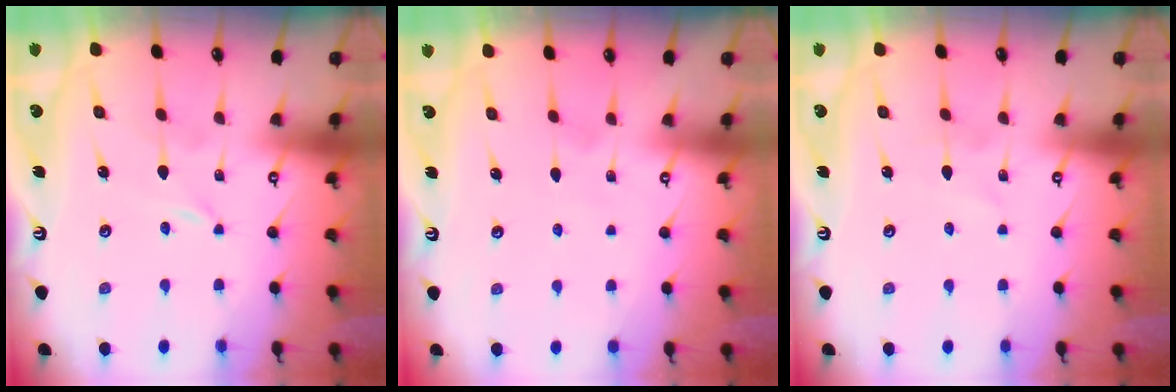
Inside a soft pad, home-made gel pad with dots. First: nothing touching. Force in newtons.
{"total": 2.7, "press": 2.7, "slide": 0.4}
{"total": 2.0, "press": 2.0, "slide": 0.2}